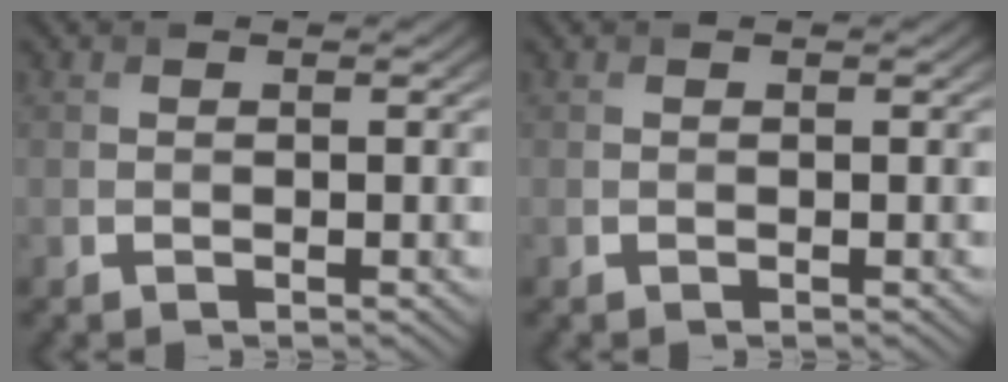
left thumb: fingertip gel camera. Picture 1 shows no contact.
{"total": 0.0}